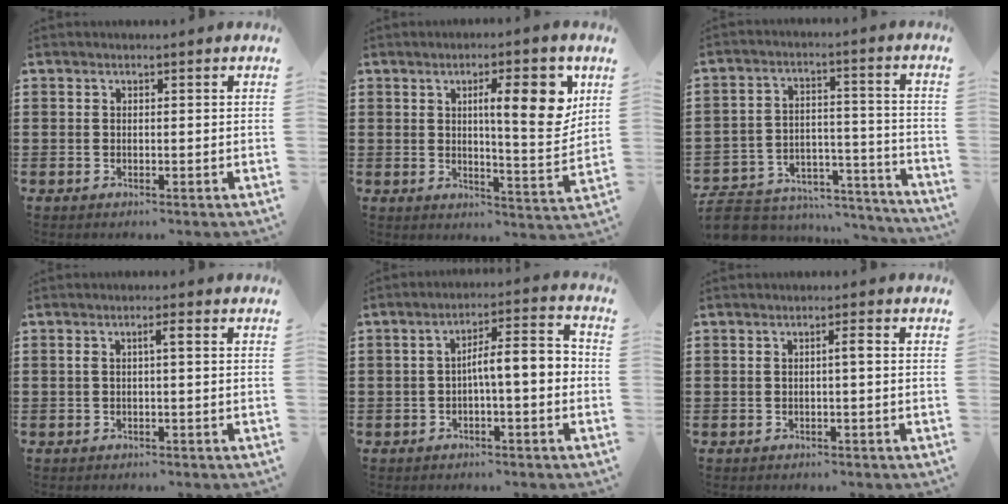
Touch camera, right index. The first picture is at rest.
{"total": 10.4, "force": [4.0, 2.2, 9.4], "torque": [-0.137, -0.014, 0.055]}
{"total": 6.7, "force": [-6.1, 2.4, 1.3], "torque": [-0.030, 0.015, -0.122]}
{"total": 2.0, "force": [0.0, 0.2, 2.0], "torque": [-0.039, 0.002, -0.002]}
{"total": 6.0, "force": [-0.9, 1.4, 5.8], "torque": [-0.099, 0.003, -0.024]}
{"total": 1.5, "force": [-0.1, 0.1, 1.5], "torque": [-0.028, 0.001, -0.004]}